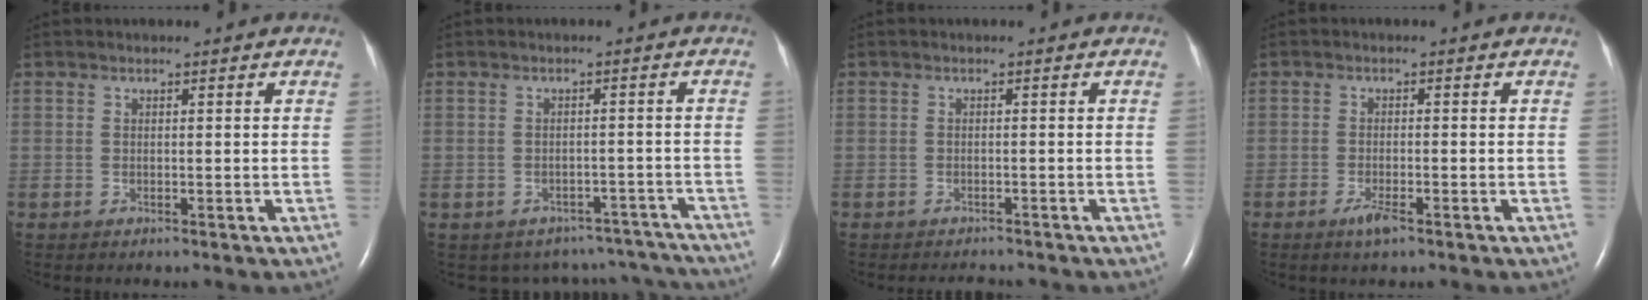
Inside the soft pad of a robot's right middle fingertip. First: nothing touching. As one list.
[{"total": 11.5, "force": [-10.4, 4.9, 0.6], "torque": [-0.003, 0.037, -0.105]}, {"total": 3.1, "force": [-3.0, 0.8, 0.8], "torque": [-0.012, -0.005, -0.035]}, {"total": 2.3, "force": [-1.5, 0.3, 1.7], "torque": [-0.039, -0.003, -0.029]}]